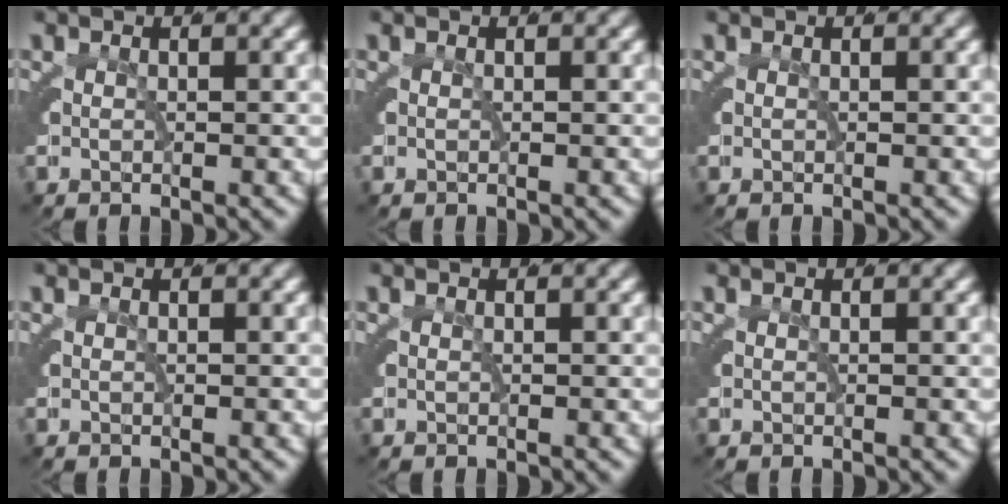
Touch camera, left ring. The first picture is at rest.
{"total": 0.0}
{"total": 0.0}
{"total": 0.0}
{"total": 0.0}
{"total": 0.0}